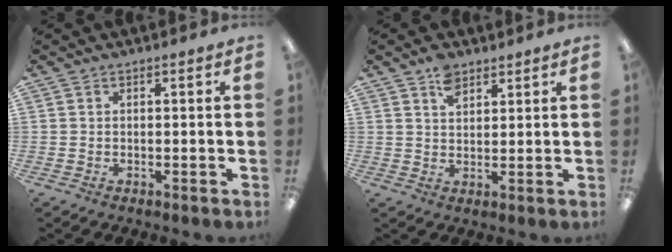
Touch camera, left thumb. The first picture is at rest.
{"total": 4.9, "force": [3.4, 2.7, 2.3], "torque": [-0.038, -0.010, 0.062]}